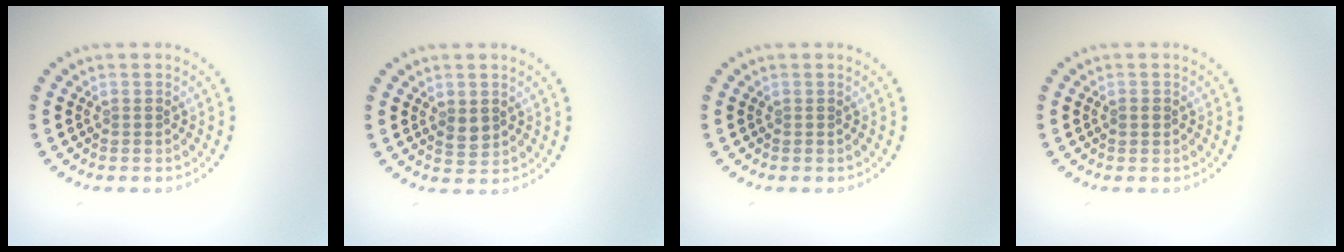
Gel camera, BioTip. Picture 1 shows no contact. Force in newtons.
{"total": 1.6, "press": 1.6, "slide": 0.3}
{"total": 0.0}
{"total": 0.8, "press": 0.8, "slide": 0.0}